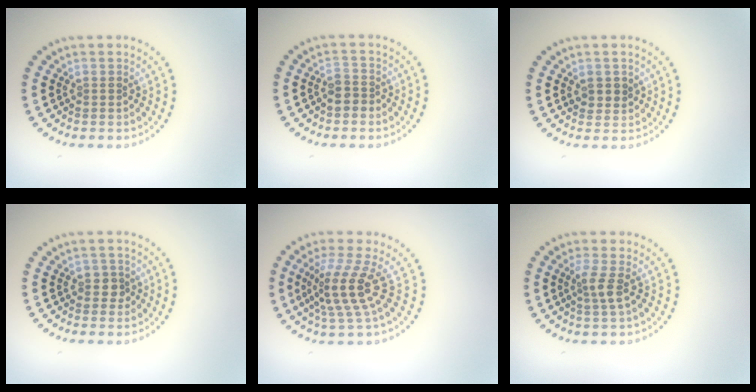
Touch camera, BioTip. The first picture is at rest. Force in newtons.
{"total": 1.8, "press": 1.6, "slide": 0.8}
{"total": 1.6, "press": 1.4, "slide": 0.8}
{"total": 1.3, "press": 1.1, "slide": 0.7}
{"total": 4.0, "press": 2.7, "slide": 3.0}
{"total": 1.9, "press": 1.4, "slide": 1.3}